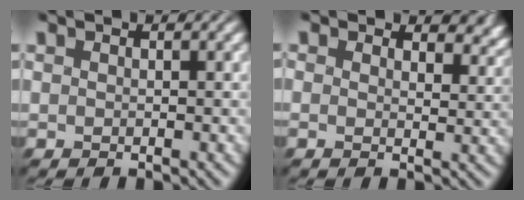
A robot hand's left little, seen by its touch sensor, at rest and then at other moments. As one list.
[{"total": 5.1, "force": [3.9, 2.3, 2.2], "torque": [-0.045, -0.005, 0.043]}]